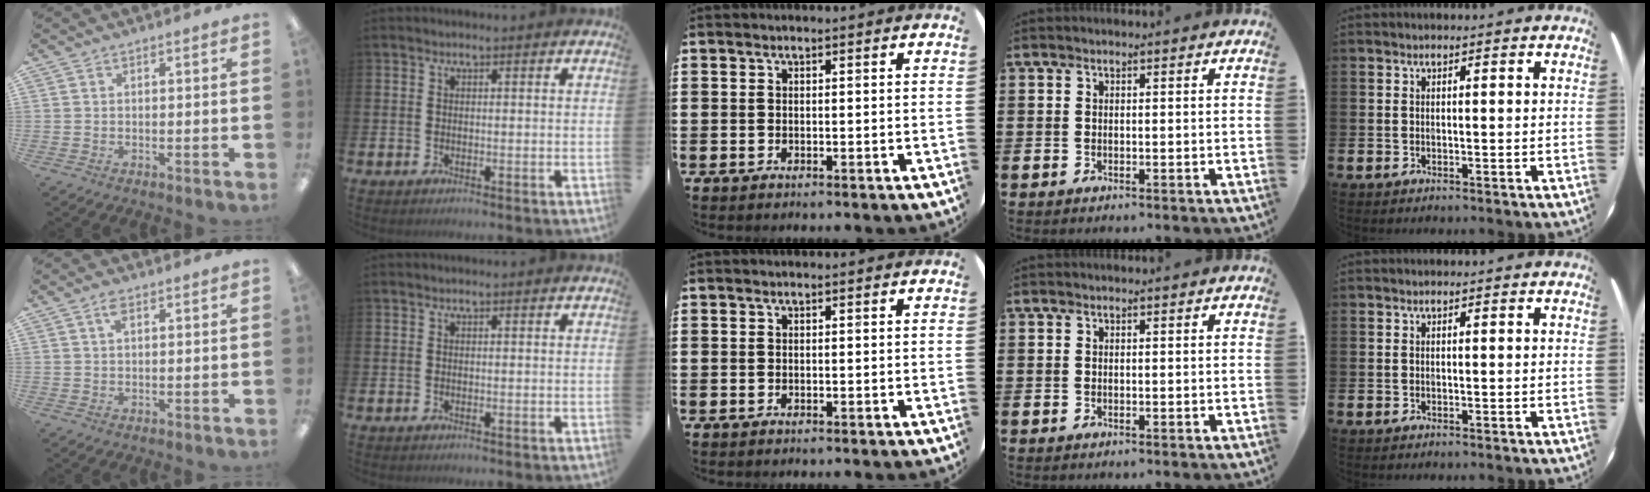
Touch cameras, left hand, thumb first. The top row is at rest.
{"thumb": {"total": 2.9, "force": [1.6, 1.2, 2.1], "torque": [-0.040, 0.001, 0.025]}}